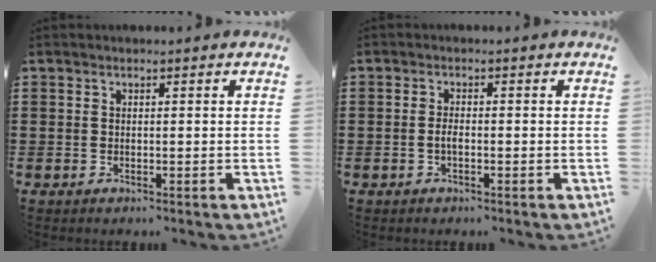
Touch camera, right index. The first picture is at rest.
{"total": 1.4, "force": [-0.2, 0.4, 1.3], "torque": [-0.034, -0.001, -0.007]}